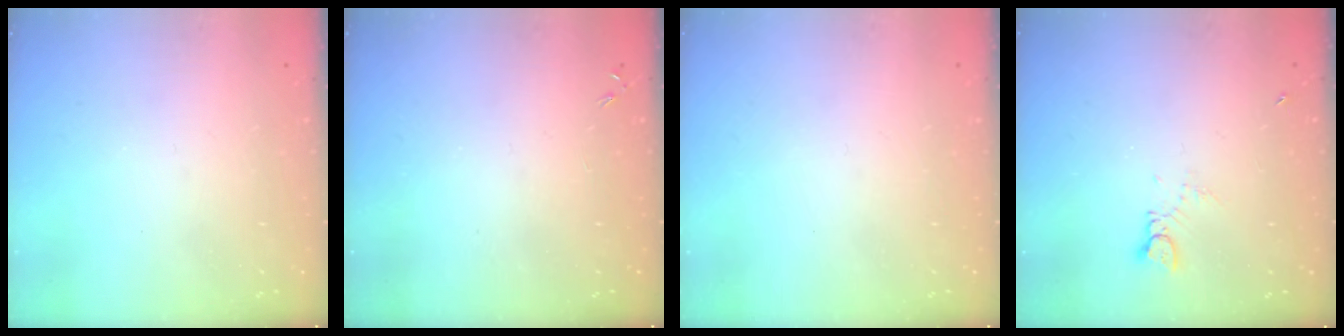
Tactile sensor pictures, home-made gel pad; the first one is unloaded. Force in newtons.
{"total": 0.0}
{"total": 0.0}
{"total": 1.6, "press": 1.6, "slide": 0.2}